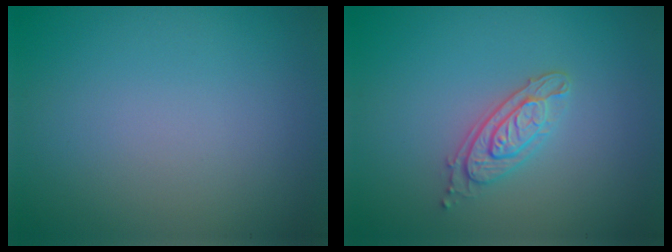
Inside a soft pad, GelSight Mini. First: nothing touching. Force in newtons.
{"total": 2.6, "press": 2.4, "slide": 1.0}